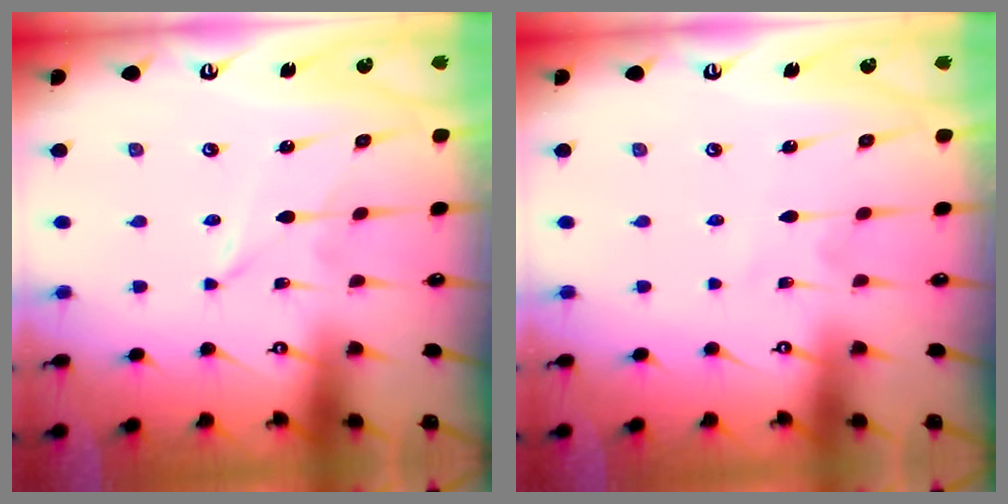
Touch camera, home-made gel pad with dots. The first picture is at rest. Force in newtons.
{"total": 2.5, "press": 2.5, "slide": 0.3}